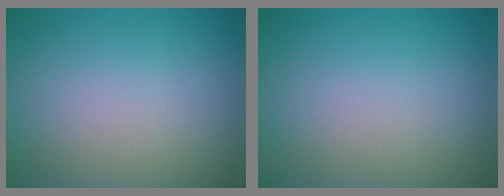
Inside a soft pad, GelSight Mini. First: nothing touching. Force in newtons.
{"total": 0.0}